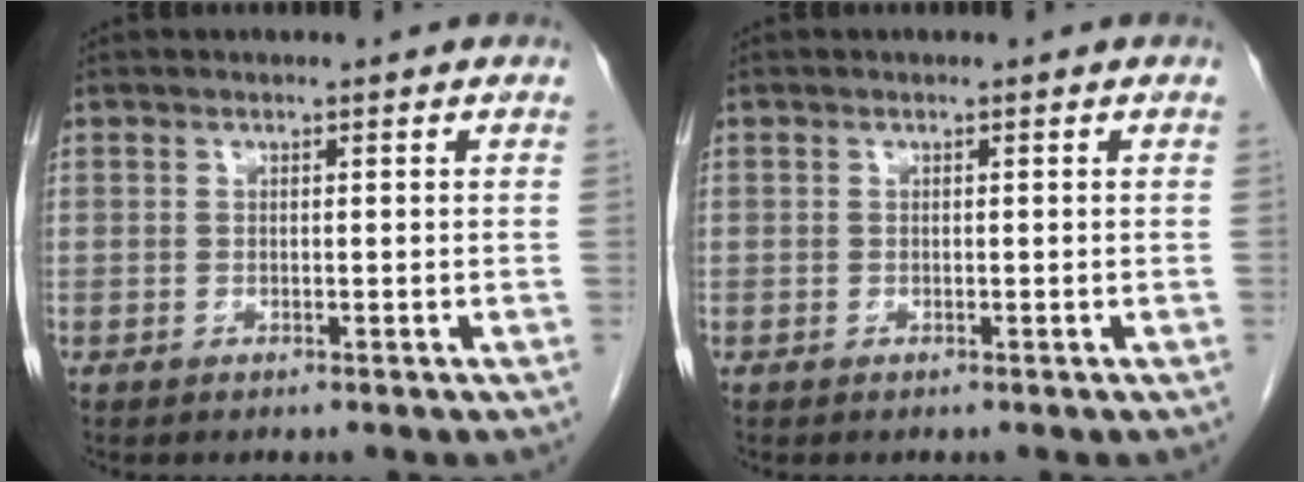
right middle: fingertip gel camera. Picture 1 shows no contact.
{"total": 0.0}